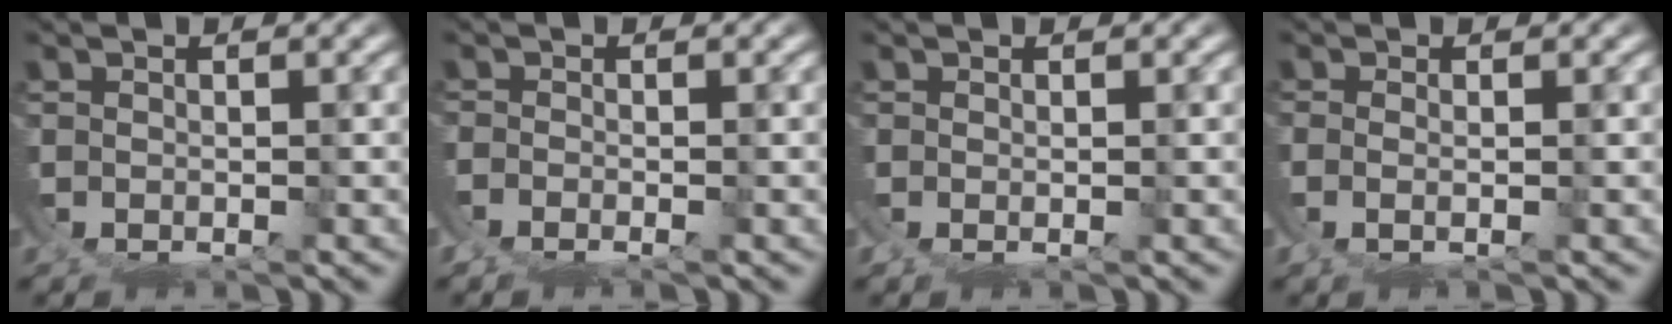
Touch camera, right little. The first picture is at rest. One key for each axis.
{"total": 2.7, "fx": -1.7, "fy": 1.9, "fz": 0.9, "tx": -0.028, "ty": -0.005, "tz": -0.035}
{"total": 1.0, "fx": 0.1, "fy": 0.8, "fz": 0.7, "tx": -0.019, "ty": 0.001, "tz": -0.001}
{"total": 1.4, "fx": -0.5, "fy": 0.5, "fz": 1.2, "tx": -0.032, "ty": -0.009, "tz": -0.008}